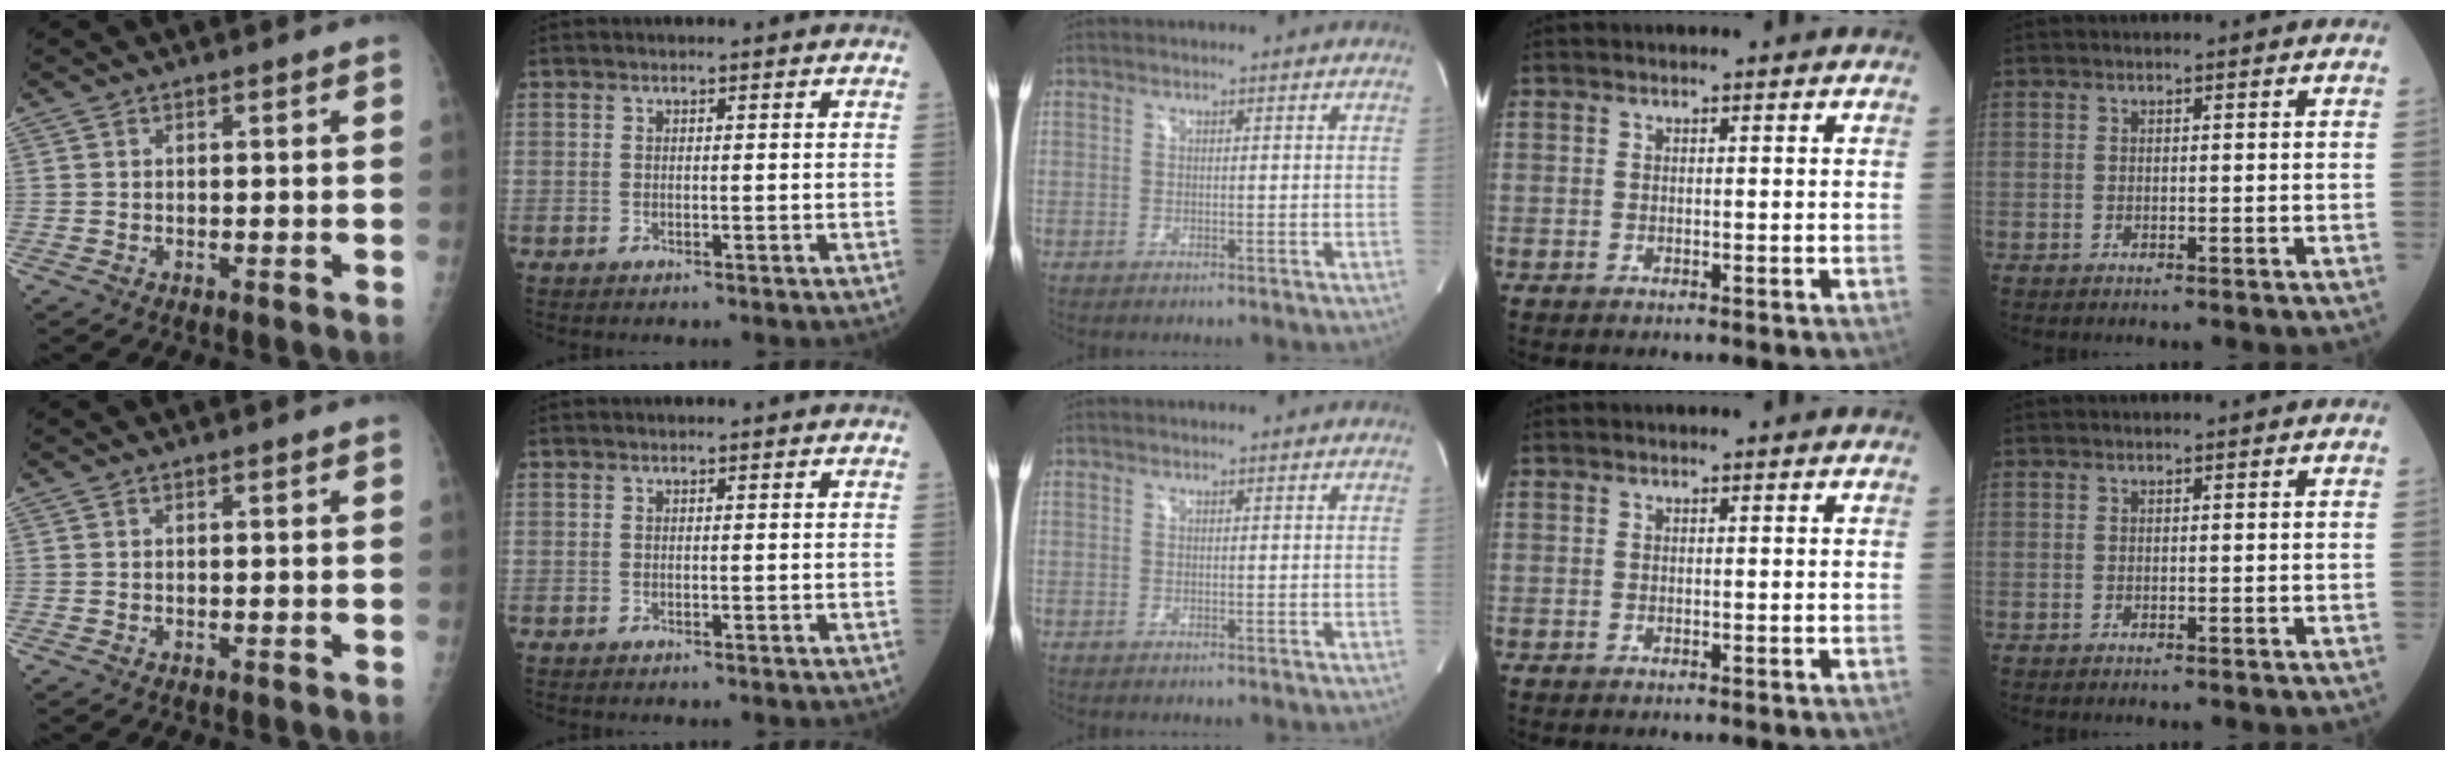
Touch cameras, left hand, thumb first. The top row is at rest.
{}